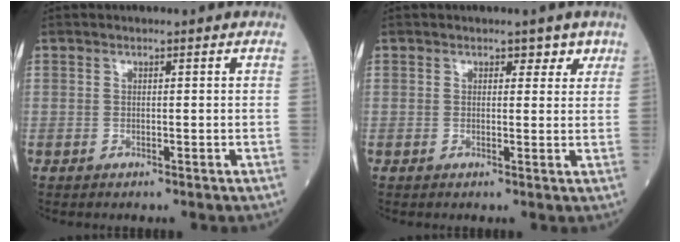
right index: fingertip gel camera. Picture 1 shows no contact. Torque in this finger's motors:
{"motor_torque": [0.15, 0.10, 0.01, 0.01]}